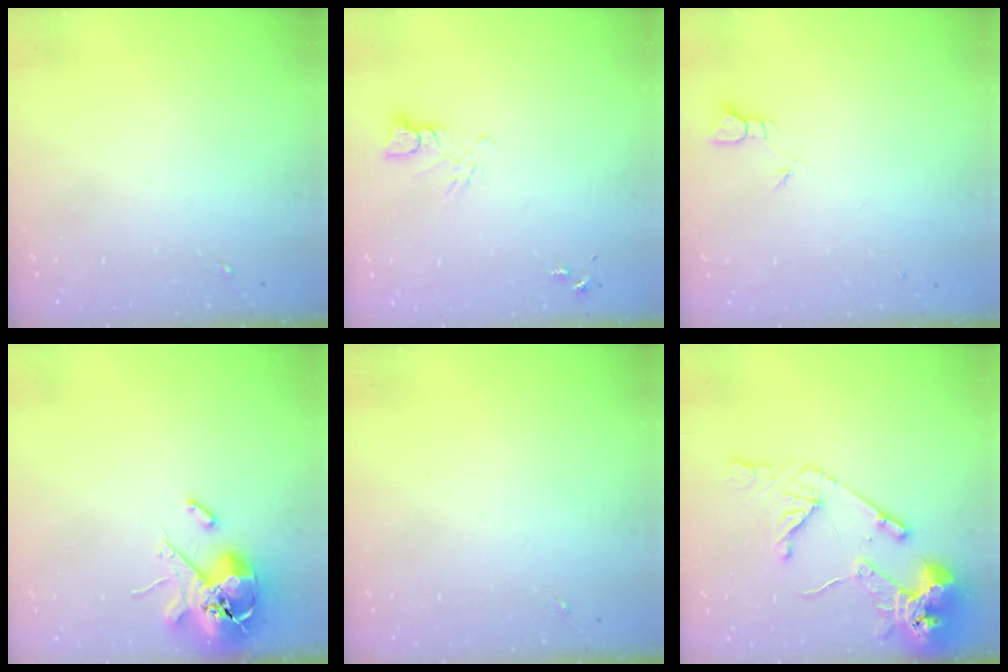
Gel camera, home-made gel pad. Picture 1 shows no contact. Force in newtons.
{"total": 3.4, "press": 3.4, "slide": 0.2}
{"total": 1.9, "press": 1.9, "slide": 0.1}
{"total": 13.0, "press": 12.8, "slide": 2.1}
{"total": 0.0}
{"total": 14.9, "press": 14.8, "slide": 2.0}